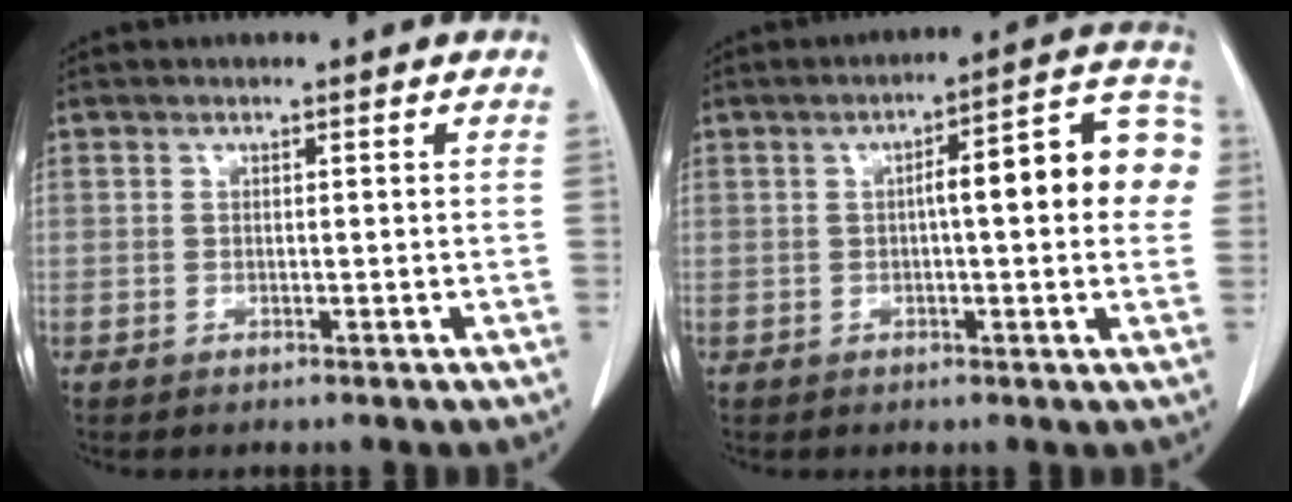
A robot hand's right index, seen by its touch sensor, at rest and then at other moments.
{"total": 12.4, "force": [1.0, 2.6, 12.1], "torque": [-0.153, 0.040, 0.007]}